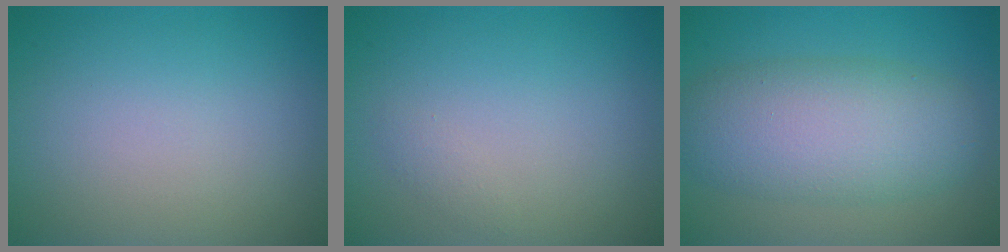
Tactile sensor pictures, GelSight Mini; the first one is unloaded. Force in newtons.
{"total": 0.6, "press": 0.6, "slide": 0.1}
{"total": 7.5, "press": 7.4, "slide": 0.4}